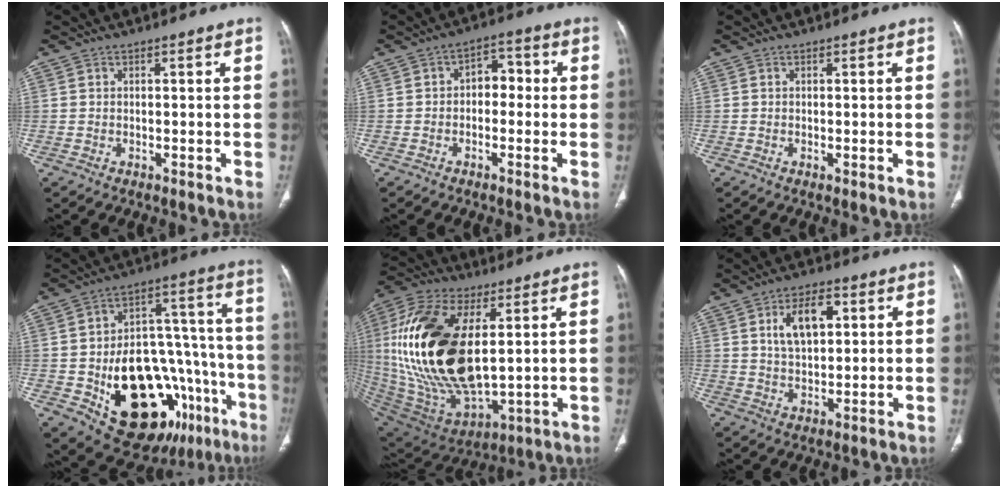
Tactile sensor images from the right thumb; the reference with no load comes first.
{"total": 5.3, "force": [-0.5, 3.7, 3.8], "torque": [-0.029, 0.026, -0.019]}
{"total": 0.6, "force": [-0.2, 0.1, 0.5], "torque": [-0.012, -0.005, -0.003]}
{"total": 28.3, "force": [-11.3, 15.7, 20.6], "torque": [-0.238, 0.068, -0.147]}
{"total": 29.1, "force": [4.6, 14.6, 24.8], "torque": [-0.510, -0.022, 0.093]}
{"total": 9.0, "force": [2.9, 4.9, 7.0], "torque": [-0.103, -0.002, 0.052]}